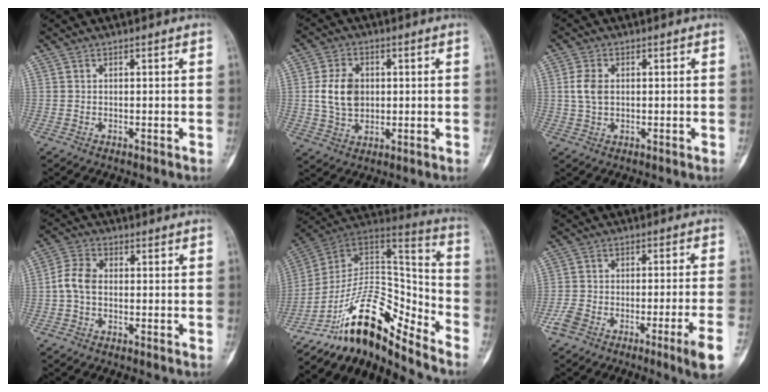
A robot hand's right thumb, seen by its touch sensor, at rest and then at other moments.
{"total": 8.5, "force": [0.8, 6.2, 5.7], "torque": [-0.089, 0.001, 0.019]}
{"total": 4.3, "force": [0.5, 2.9, 3.1], "torque": [-0.065, 0.003, 0.010]}
{"total": 5.5, "force": [-0.6, 3.9, 3.8], "torque": [-0.071, 0.017, -0.022]}
{"total": 18.2, "force": [-13.5, 6.3, 10.4], "torque": [-0.140, 0.133, -0.235]}
{"total": 12.4, "force": [-6.9, 1.5, 10.2], "torque": [-0.166, 0.040, -0.108]}